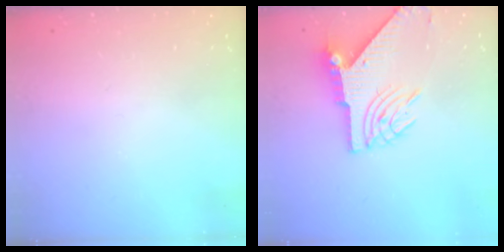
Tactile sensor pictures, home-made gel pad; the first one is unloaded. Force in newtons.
{"total": 9.8, "press": 9.7, "slide": 1.3}